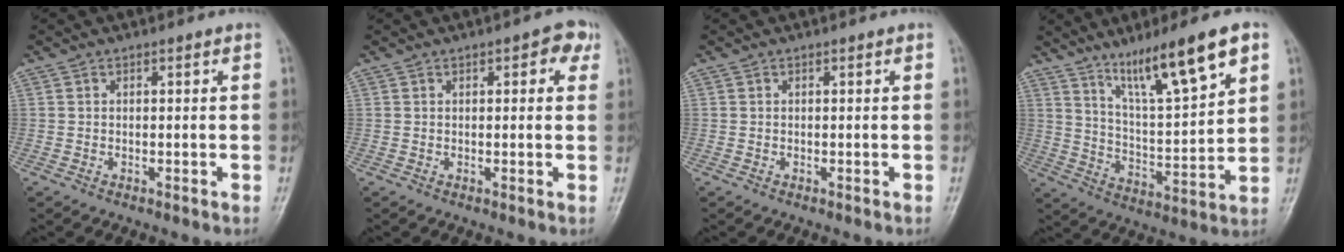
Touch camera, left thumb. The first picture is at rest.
{"total": 3.8, "force": [1.6, 1.7, 3.0], "torque": [-0.020, 0.001, 0.010]}
{"total": 0.0}
{"total": 15.6, "force": [9.4, 2.4, 12.2], "torque": [-0.198, -0.044, 0.171]}